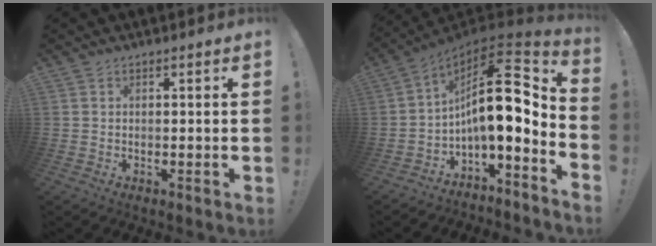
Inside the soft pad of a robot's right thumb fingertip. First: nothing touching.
{"total": 16.7, "force": [2.1, 6.2, 15.4], "torque": [-0.259, -0.026, 0.032]}